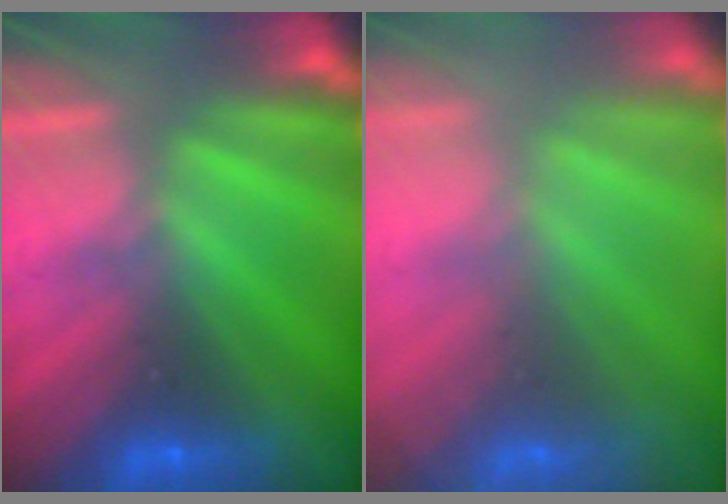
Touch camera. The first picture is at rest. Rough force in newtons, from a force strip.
{"total": 7.8}